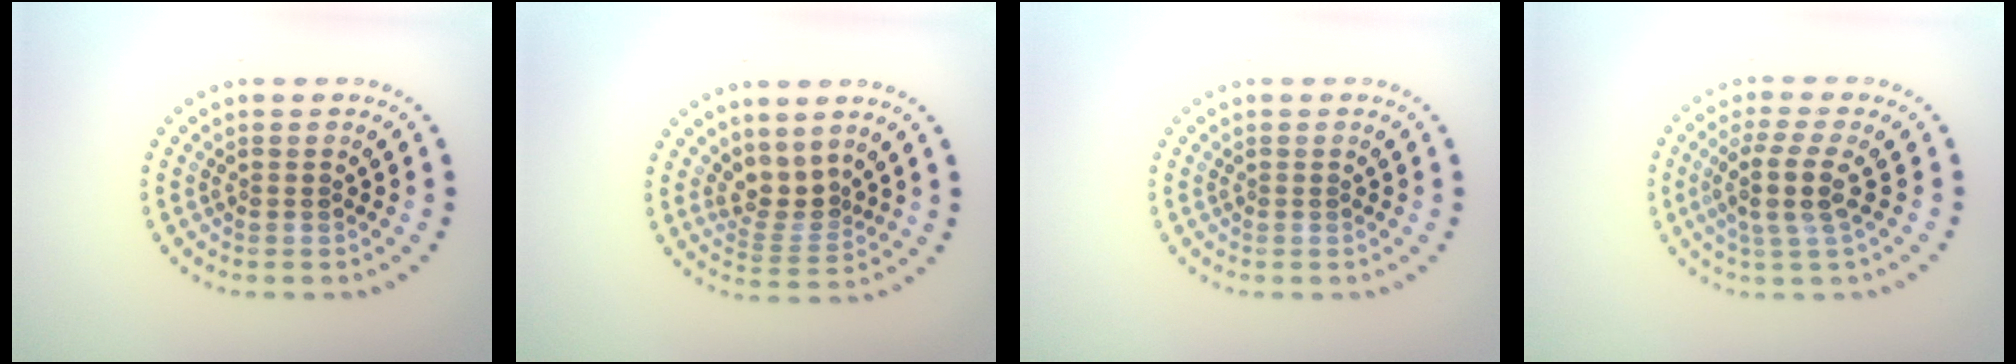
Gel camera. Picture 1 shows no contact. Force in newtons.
{"total": 2.7, "press": 2.0, "slide": 1.9}
{"total": 0.0}
{"total": 3.4, "press": 2.8, "slide": 2.0}